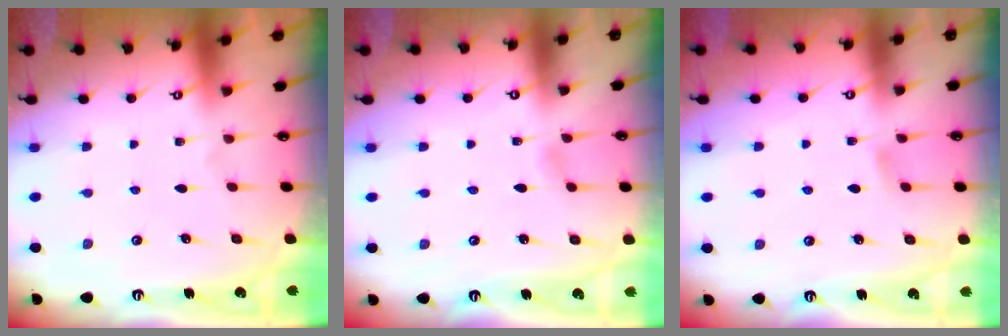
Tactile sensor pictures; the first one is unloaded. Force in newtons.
{"total": 1.7, "press": 1.6, "slide": 0.2}
{"total": 3.3, "press": 3.2, "slide": 0.5}